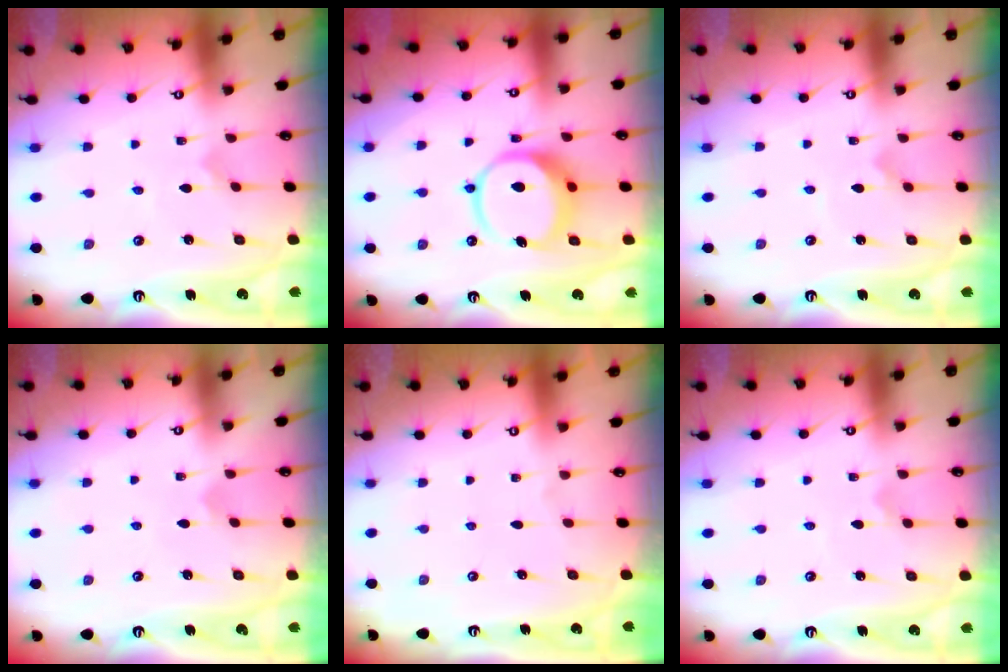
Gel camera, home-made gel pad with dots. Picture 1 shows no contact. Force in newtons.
{"total": 12.1, "press": 12.0, "slide": 1.6}
{"total": 2.9, "press": 2.9, "slide": 0.1}
{"total": 3.2, "press": 3.2, "slide": 0.0}
{"total": 0.0}
{"total": 1.6, "press": 1.6, "slide": 0.0}